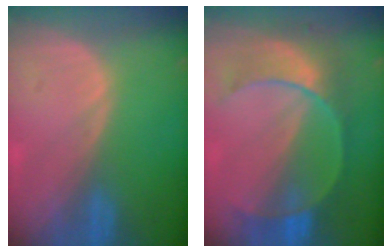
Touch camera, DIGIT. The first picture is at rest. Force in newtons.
{"total": 8.4, "press": 8.2, "slide": 2.1}